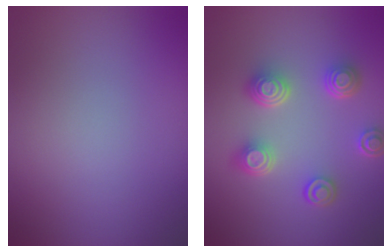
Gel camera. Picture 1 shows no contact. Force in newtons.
{"total": 4.6, "press": 3.6, "slide": 2.9}